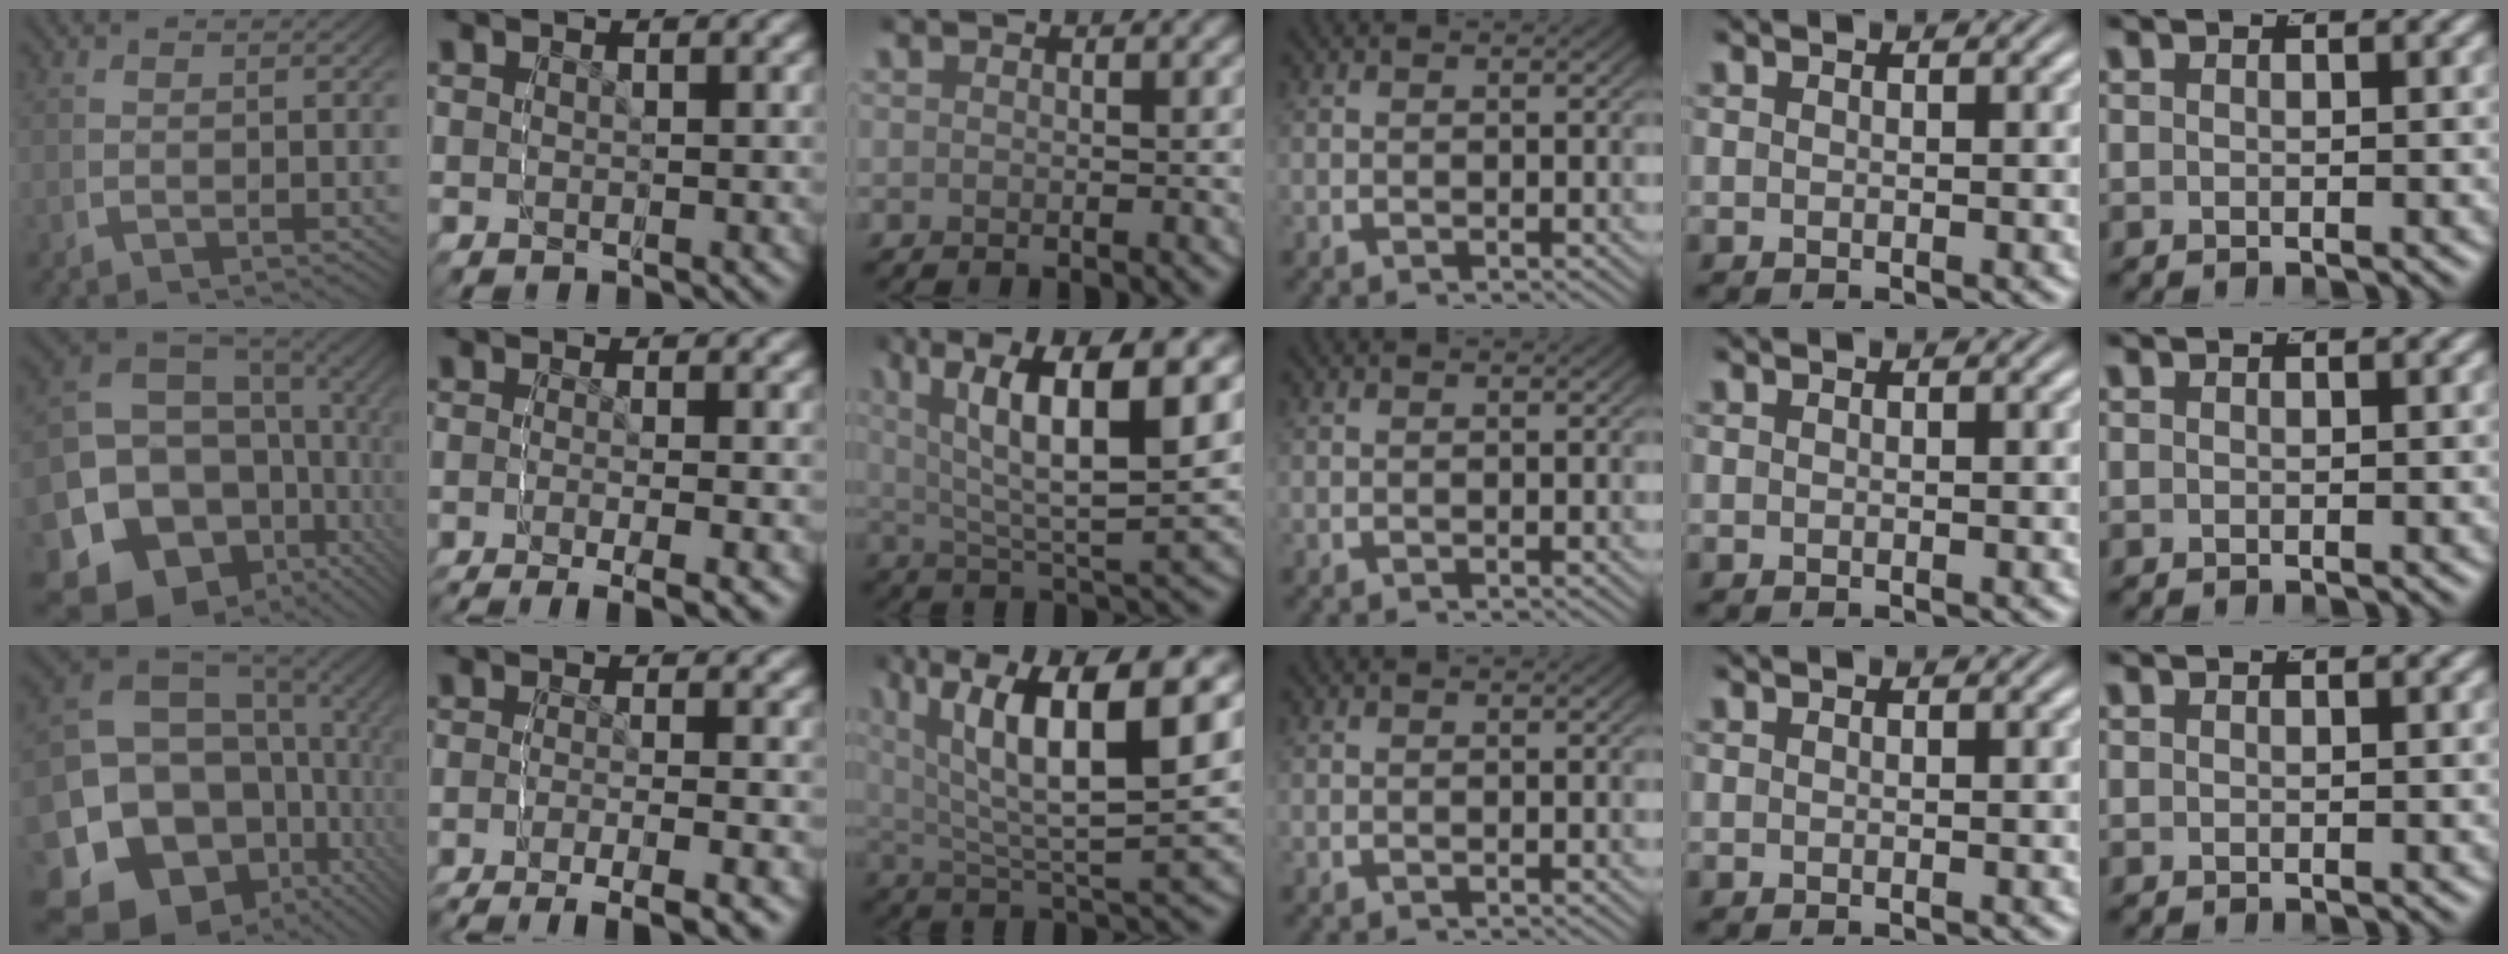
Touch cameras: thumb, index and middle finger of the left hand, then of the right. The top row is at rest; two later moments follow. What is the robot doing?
{"motion": "grasp_and_lifting", "object": "sponge"}